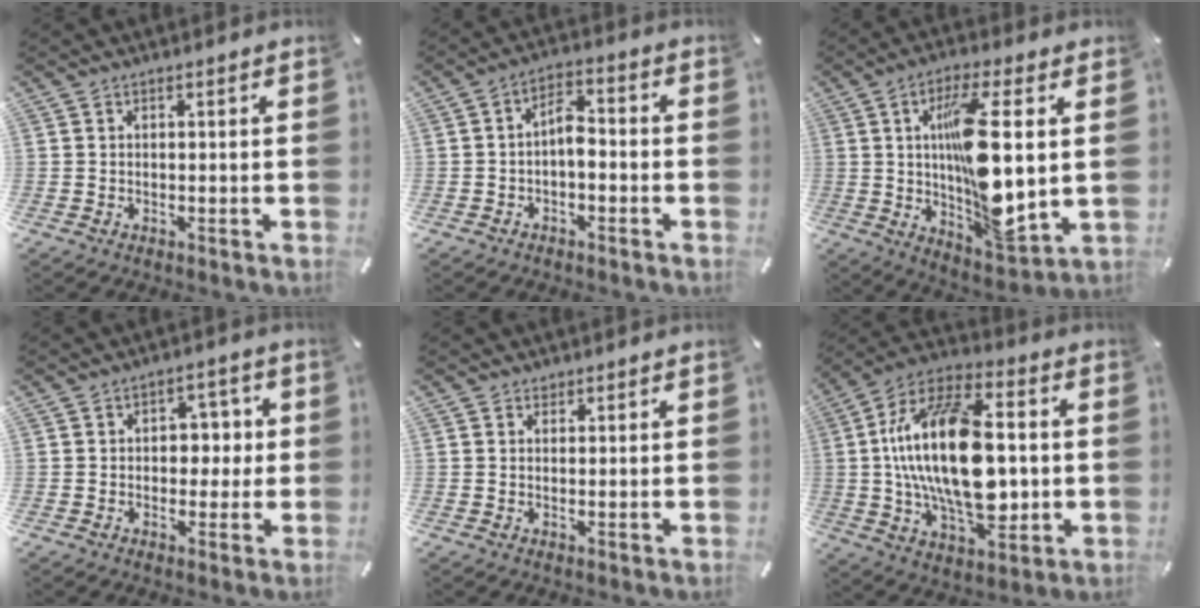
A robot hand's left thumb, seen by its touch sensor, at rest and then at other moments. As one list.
[{"total": 5.7, "force": [-1.7, 3.1, 4.5], "torque": [-0.077, 0.023, -0.030]}, {"total": 17.9, "force": [2.7, 5.2, 17.0], "torque": [-0.296, -0.024, 0.034]}, {"total": 6.4, "force": [0.0, 5.0, 4.0], "torque": [-0.043, 0.001, -0.010]}, {"total": 1.0, "force": [0.5, 0.9, 0.2], "torque": [0.005, 0.000, 0.006]}, {"total": 25.1, "force": [0.3, 13.9, 20.9], "torque": [-0.412, -0.004, 0.003]}]